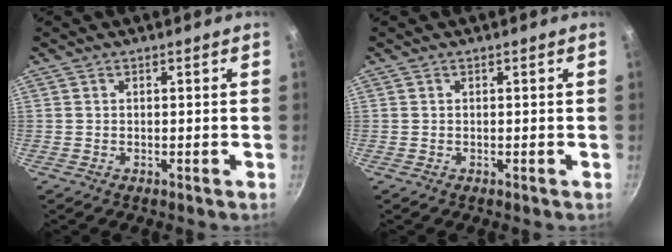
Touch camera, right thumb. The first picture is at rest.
{"total": 0.0}